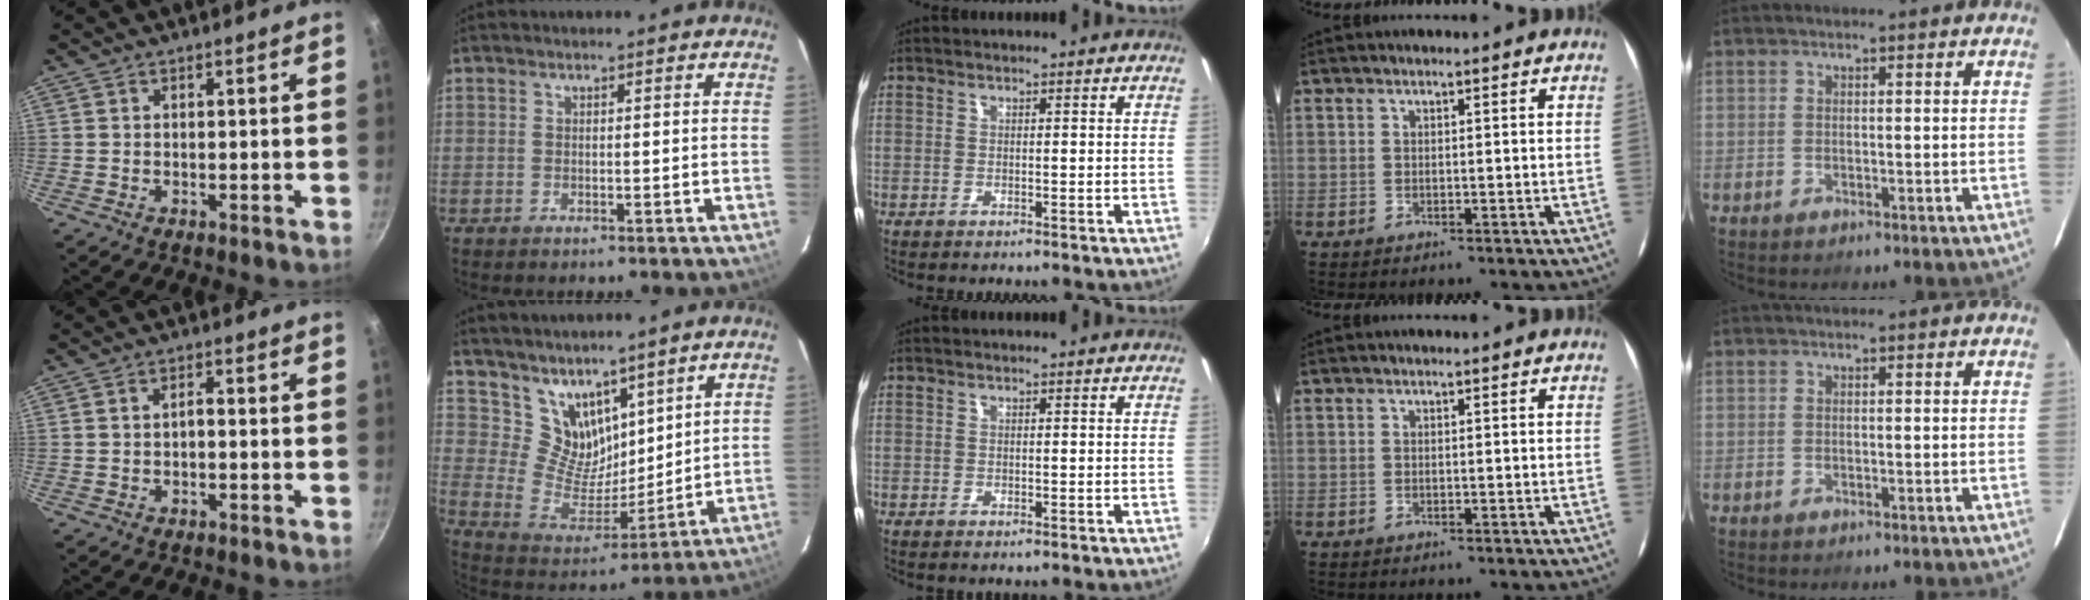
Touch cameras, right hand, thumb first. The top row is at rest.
{"thumb": {"total": 2.0, "force": [-0.4, 1.1, 1.6], "torque": [-0.022, 0.017, -0.006]}, "index": {"total": 6.9, "force": [5.0, 4.4, 1.8], "torque": [-0.023, 0.002, 0.104]}}